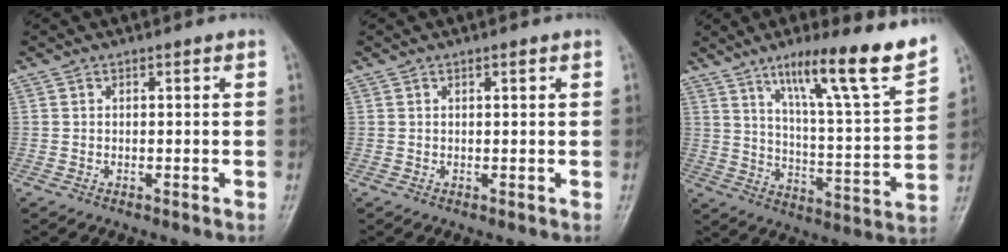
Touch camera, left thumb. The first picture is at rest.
{"total": 0.9, "force": [0.5, 0.3, 0.7], "torque": [-0.011, -0.001, 0.008]}
{"total": 18.1, "force": [12.1, 1.7, 13.4], "torque": [-0.187, -0.064, 0.194]}